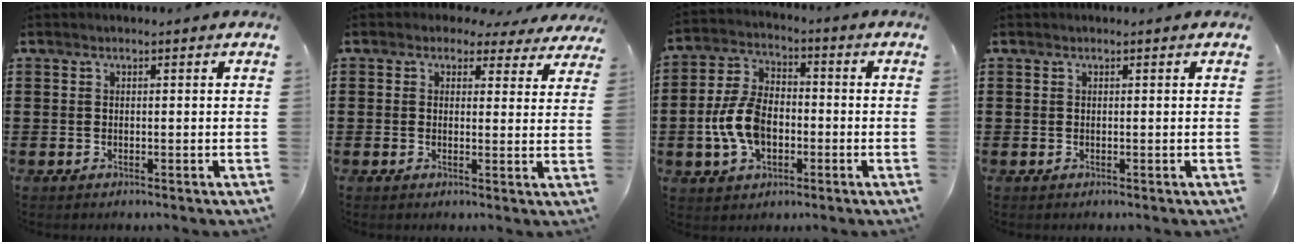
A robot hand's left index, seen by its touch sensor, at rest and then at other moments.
{"total": 2.6, "force": [1.9, 1.5, 1.0], "torque": [-0.021, -0.003, 0.031]}
{"total": 9.4, "force": [-2.3, 5.8, 7.0], "torque": [-0.168, 0.007, -0.048]}
{"total": 0.0}